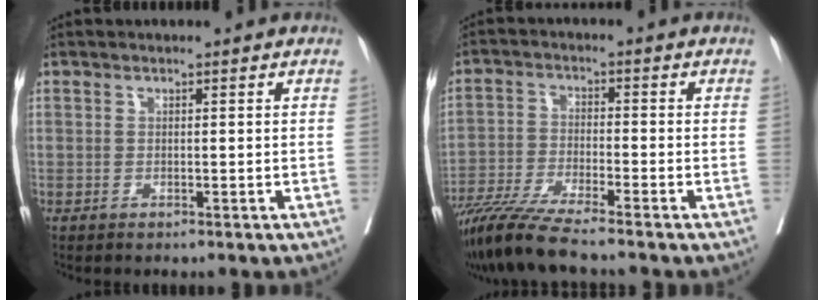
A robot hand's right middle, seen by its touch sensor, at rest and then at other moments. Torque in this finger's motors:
{"motor_torque": [1.03, -1.11, 0.44, 0.15]}